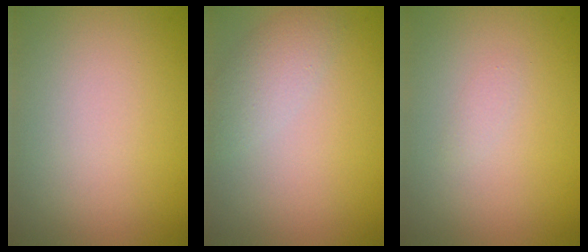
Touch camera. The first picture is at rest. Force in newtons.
{"total": 2.4, "press": 2.4, "slide": 0.2}
{"total": 0.6, "press": 0.6, "slide": 0.0}